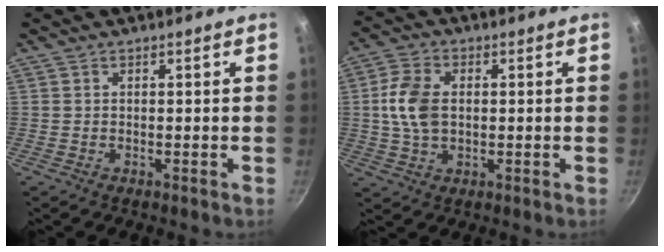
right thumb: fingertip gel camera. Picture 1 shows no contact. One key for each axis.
{"total": 8.5, "fx": 0.5, "fy": 5.7, "fz": 6.4, "tx": -0.117, "ty": 0.012, "tz": 0.006}